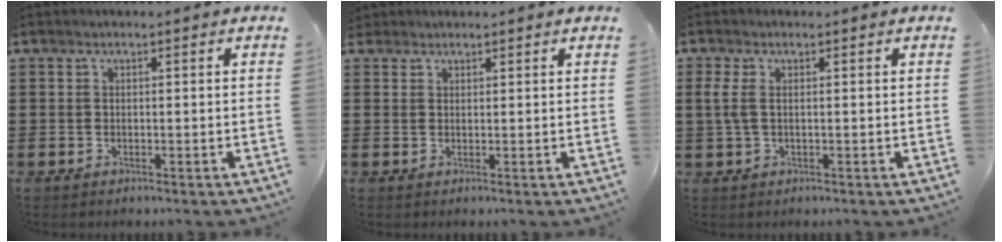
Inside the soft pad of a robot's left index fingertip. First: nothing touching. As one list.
[{"total": 1.3, "force": [1.1, 0.6, 0.0], "torque": [-0.004, 0.003, 0.023]}, {"total": 2.3, "force": [0.2, 0.7, 2.2], "torque": [-0.058, -0.003, -0.002]}]